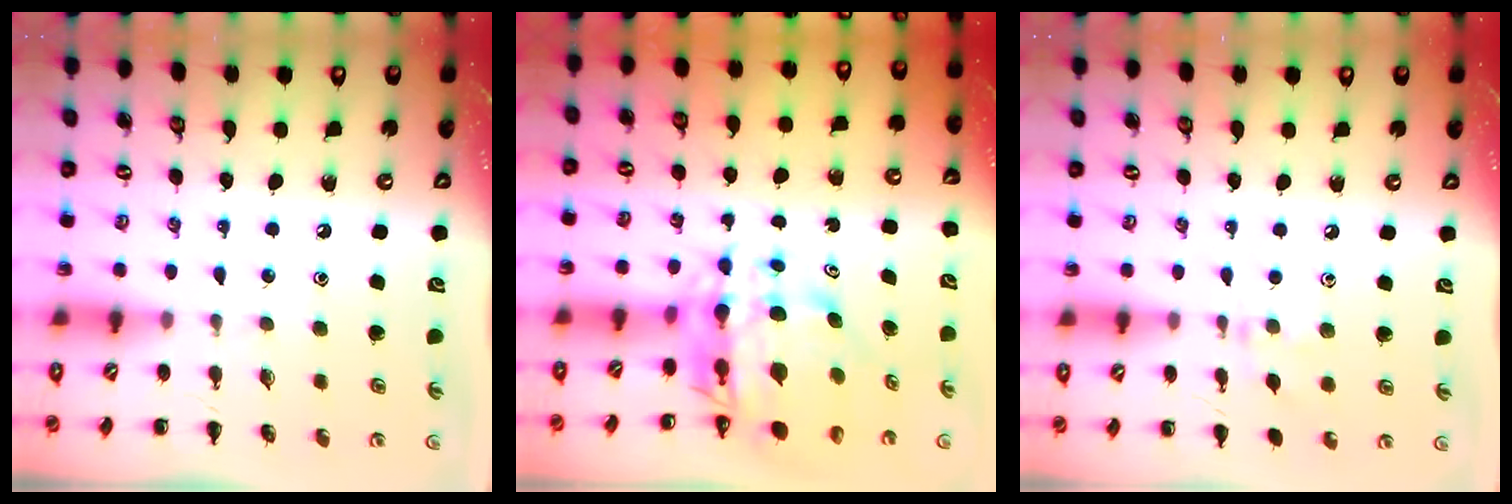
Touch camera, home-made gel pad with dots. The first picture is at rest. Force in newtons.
{"total": 10.4, "press": 9.8, "slide": 3.5}
{"total": 6.0, "press": 5.7, "slide": 1.9}